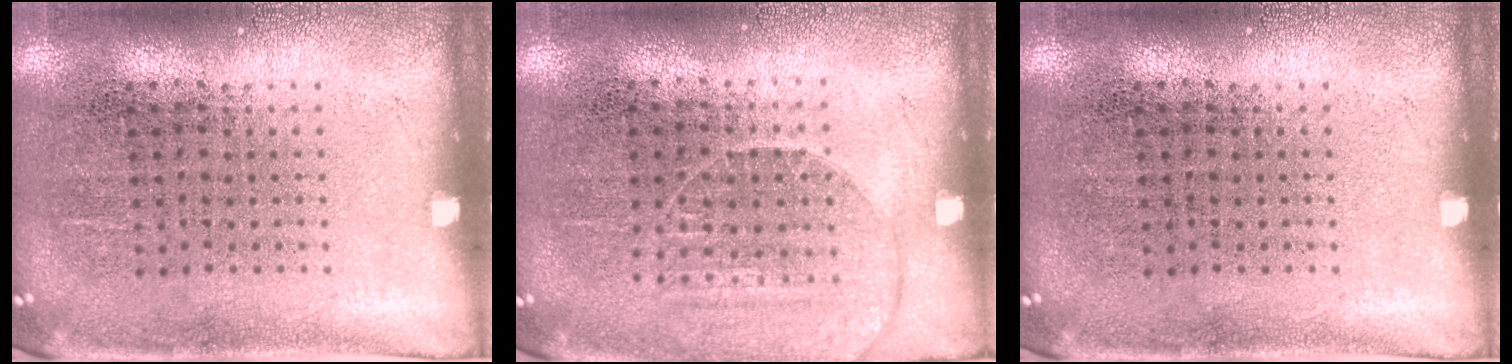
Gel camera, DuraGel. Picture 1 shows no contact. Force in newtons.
{"total": 1.4, "press": 1.3, "slide": 0.6}
{"total": 0.0}